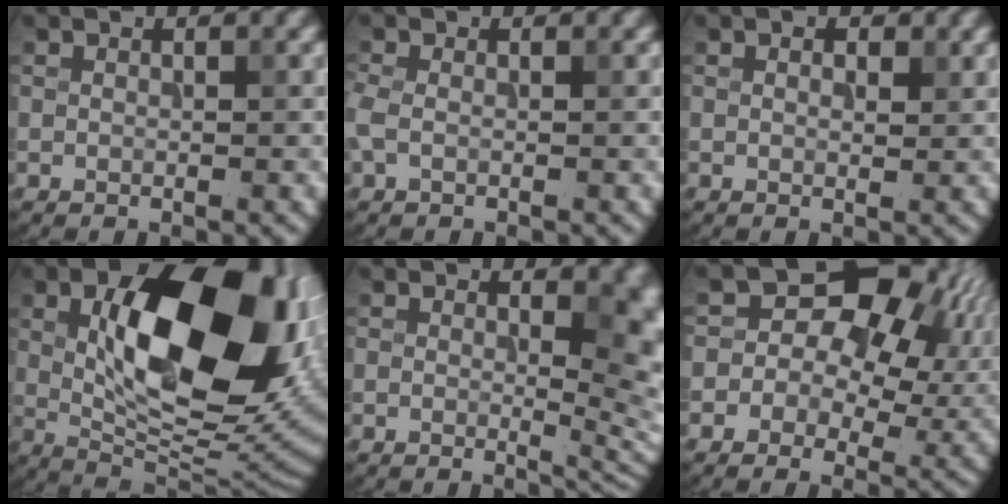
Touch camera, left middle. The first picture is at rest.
{"total": 1.6, "force": [-0.4, 1.0, 1.2], "torque": [-0.034, 0.000, -0.012]}
{"total": 1.0, "force": [0.4, 0.6, 0.7], "torque": [-0.009, -0.002, 0.007]}
{"total": 16.6, "force": [2.9, 8.4, 14.0], "torque": [-0.189, 0.001, 0.046]}
{"total": 7.6, "force": [1.4, 3.4, 6.6], "torque": [-0.045, -0.008, 0.020]}
{"total": 12.7, "force": [3.0, 9.1, 8.3], "torque": [-0.096, 0.026, 0.028]}